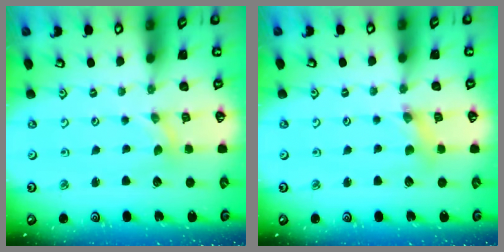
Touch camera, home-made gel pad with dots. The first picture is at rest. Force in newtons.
{"total": 2.5, "press": 2.5, "slide": 0.3}